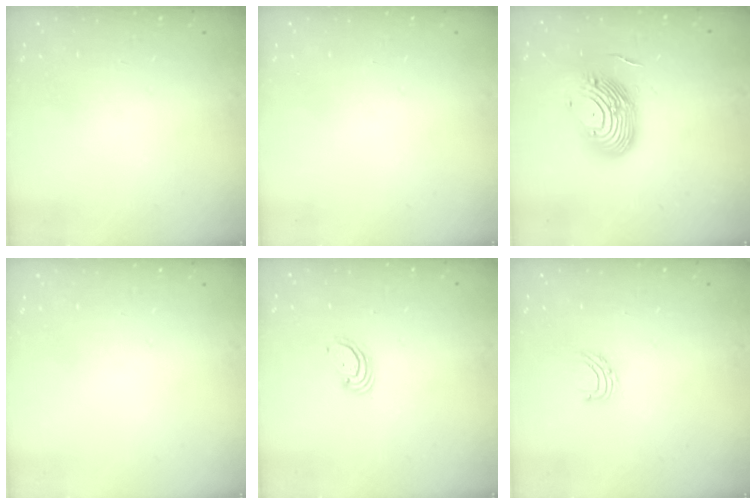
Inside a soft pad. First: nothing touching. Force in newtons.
{"total": 0.0}
{"total": 16.3, "press": 15.8, "slide": 4.1}
{"total": 0.0}
{"total": 2.5, "press": 2.5, "slide": 0.3}
{"total": 5.2, "press": 5.1, "slide": 0.5}